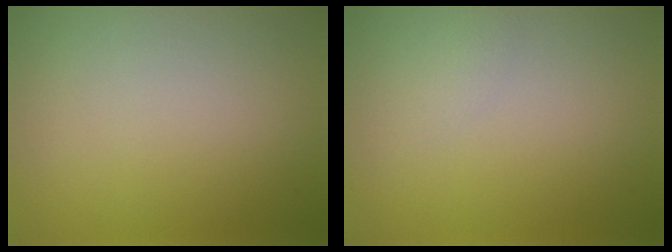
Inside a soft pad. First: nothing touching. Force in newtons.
{"total": 0.6, "press": 0.6, "slide": 0.0}